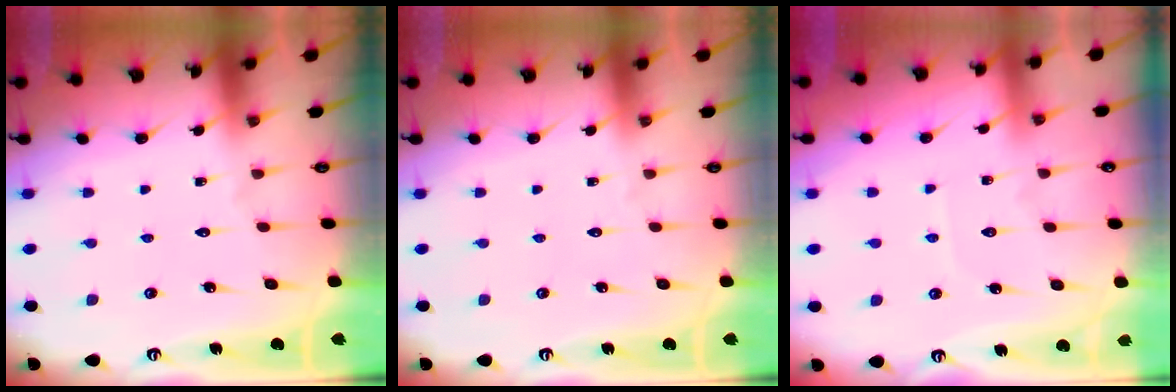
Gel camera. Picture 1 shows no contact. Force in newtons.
{"total": 0.0}
{"total": 3.6, "press": 3.6, "slide": 0.4}